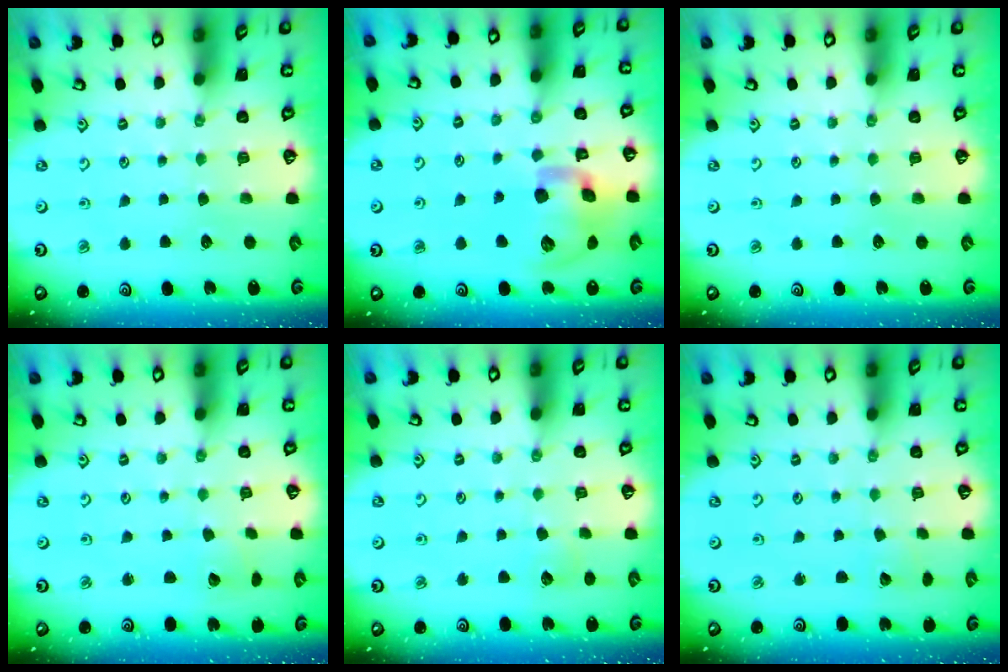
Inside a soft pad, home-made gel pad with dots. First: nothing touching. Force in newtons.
{"total": 16.9, "press": 16.7, "slide": 2.6}
{"total": 0.0}
{"total": 2.4, "press": 2.4, "slide": 0.2}
{"total": 4.3, "press": 4.3, "slide": 0.4}
{"total": 1.8, "press": 1.8, "slide": 0.2}